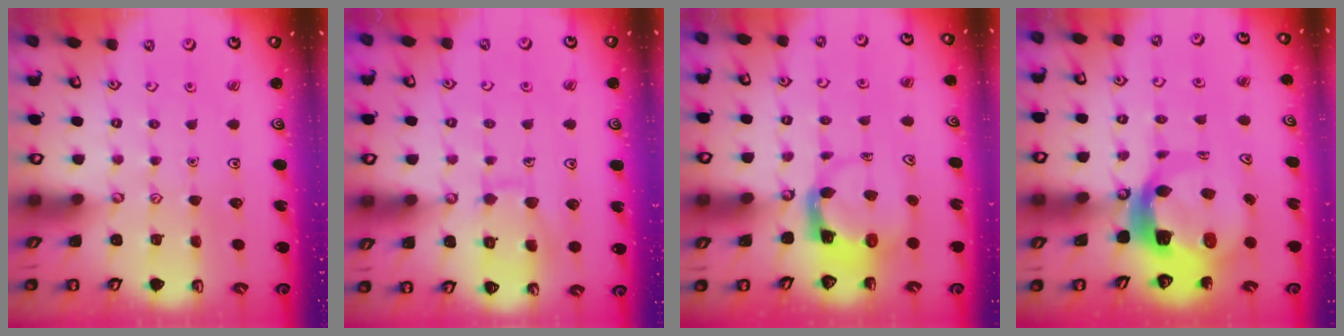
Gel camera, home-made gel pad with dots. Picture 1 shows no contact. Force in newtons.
{"total": 8.8, "press": 8.8, "slide": 0.5}
{"total": 4.4, "press": 4.3, "slide": 0.9}
{"total": 9.5, "press": 9.5, "slide": 1.0}